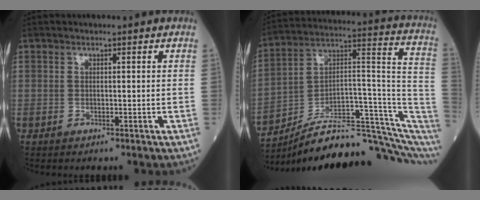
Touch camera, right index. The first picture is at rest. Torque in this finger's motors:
{"motor_torque": [0.76, -1.38, 0.25, 0.12]}